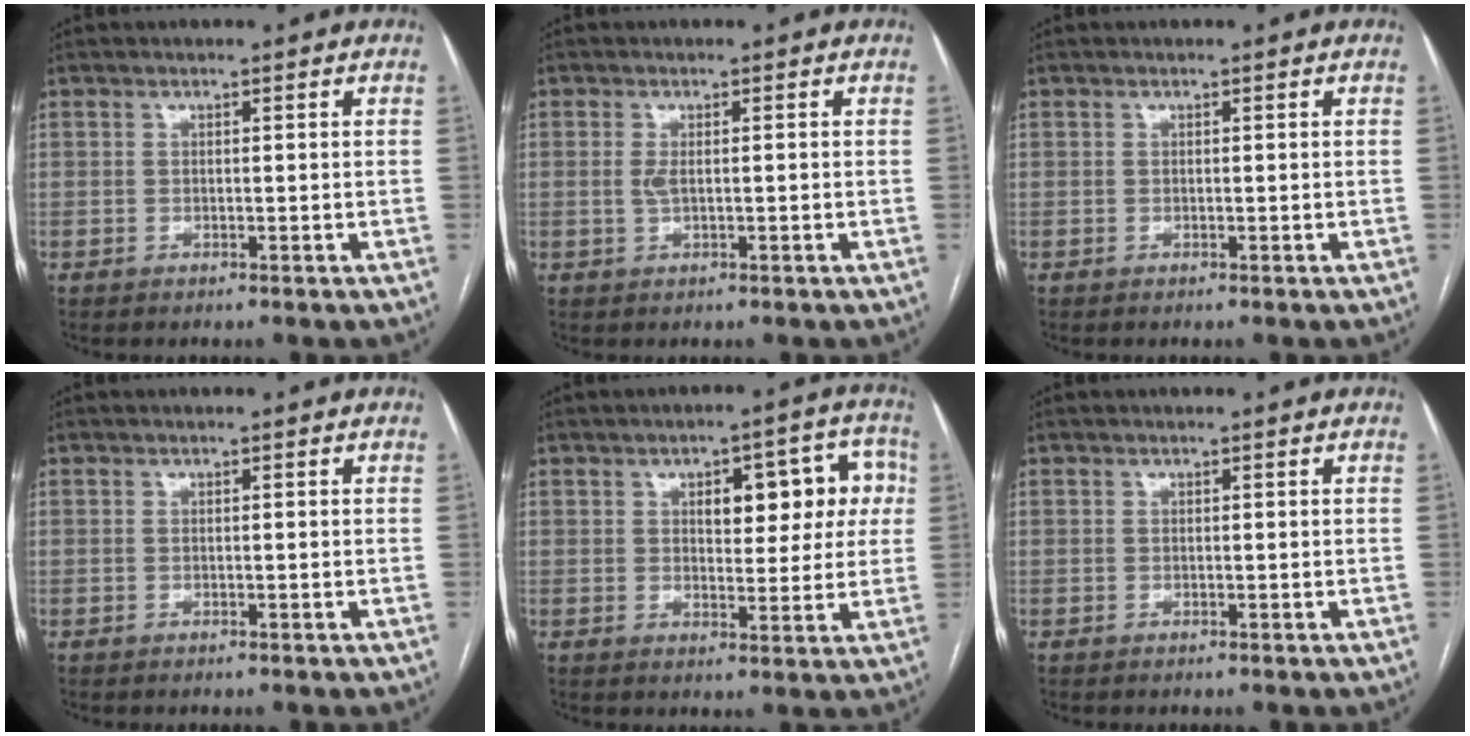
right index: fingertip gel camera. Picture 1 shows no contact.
{"total": 1.9, "force": [-0.1, 0.7, 1.7], "torque": [-0.038, -0.002, 0.001]}
{"total": 0.0}
{"total": 0.0}
{"total": 9.6, "force": [2.4, 4.3, 8.2], "torque": [-0.088, 0.031, 0.031]}
{"total": 0.0}